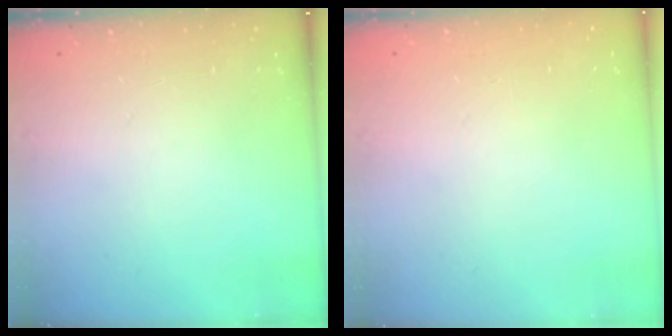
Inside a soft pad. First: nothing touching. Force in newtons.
{"total": 0.0}